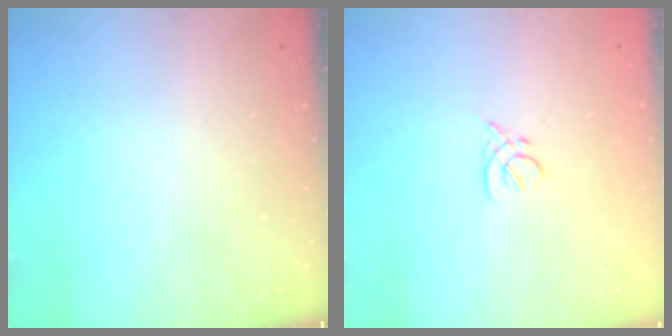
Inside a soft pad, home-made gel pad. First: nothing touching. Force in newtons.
{"total": 2.0, "press": 1.9, "slide": 0.6}